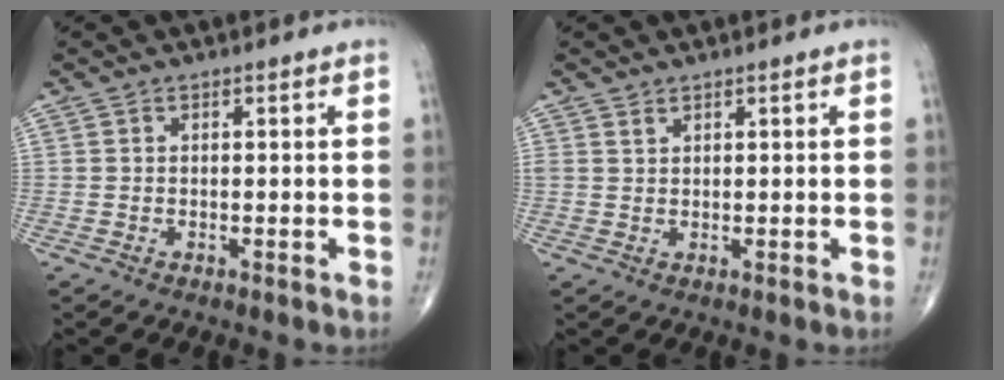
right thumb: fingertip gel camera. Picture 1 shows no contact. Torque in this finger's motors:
{"motor_torque": [-0.07, -0.48, 0.33, 0.33, 0.01]}